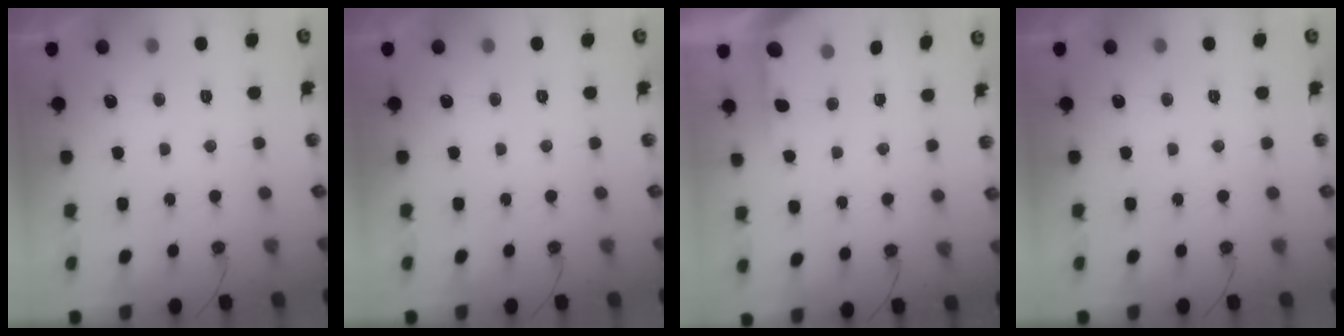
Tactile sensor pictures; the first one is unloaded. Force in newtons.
{"total": 0.0}
{"total": 2.2, "press": 2.2, "slide": 0.3}
{"total": 0.0}